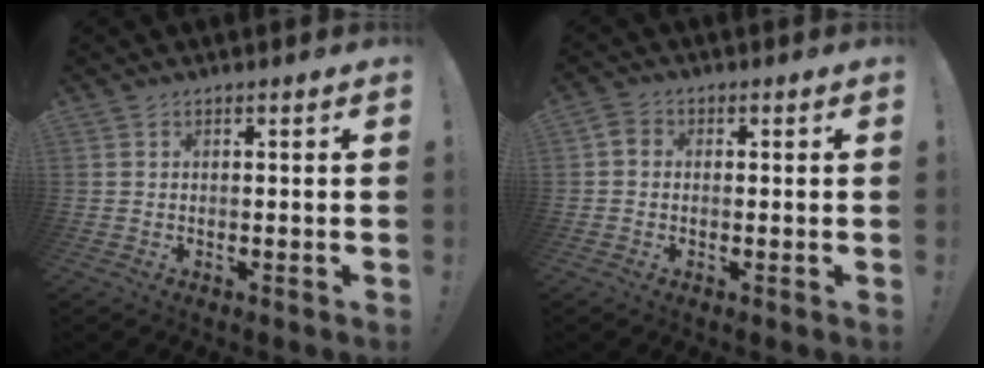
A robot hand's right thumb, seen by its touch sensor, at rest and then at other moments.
{"total": 2.7, "force": [0.0, 2.3, 1.4], "torque": [-0.028, 0.012, 0.001]}